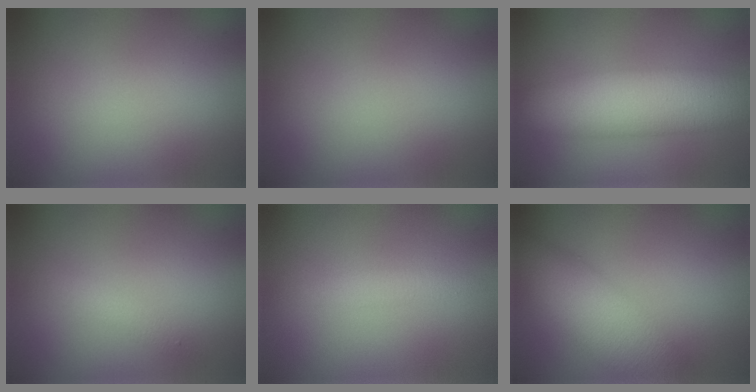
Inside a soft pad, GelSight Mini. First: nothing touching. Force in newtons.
{"total": 0.0}
{"total": 7.9, "press": 7.9, "slide": 0.1}
{"total": 1.1, "press": 1.1, "slide": 0.1}
{"total": 1.3, "press": 1.3, "slide": 0.0}
{"total": 7.0, "press": 7.0, "slide": 0.3}